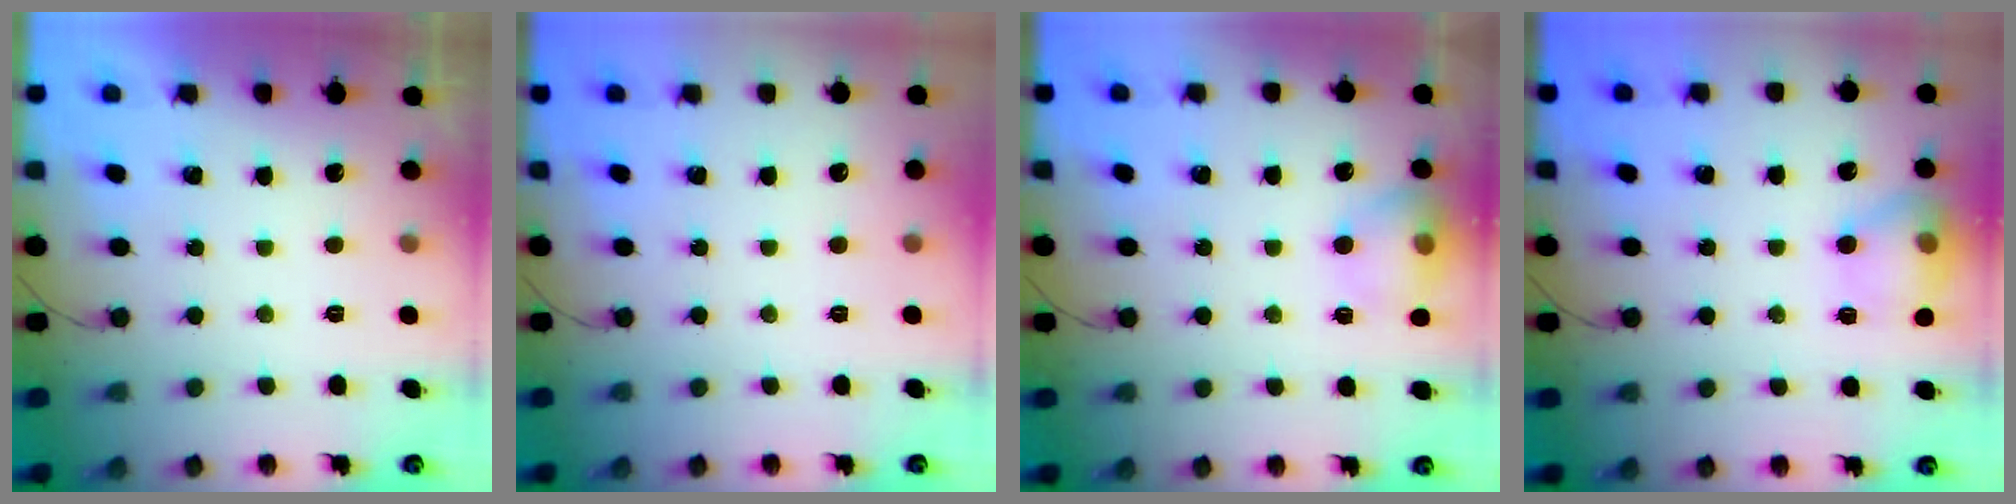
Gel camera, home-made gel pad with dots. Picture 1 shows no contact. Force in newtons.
{"total": 0.0}
{"total": 12.0, "press": 11.9, "slide": 1.6}
{"total": 13.3, "press": 13.2, "slide": 1.0}